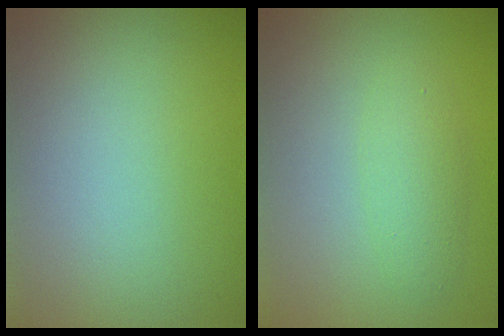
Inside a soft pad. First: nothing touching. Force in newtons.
{"total": 1.0, "press": 1.0, "slide": 0.0}